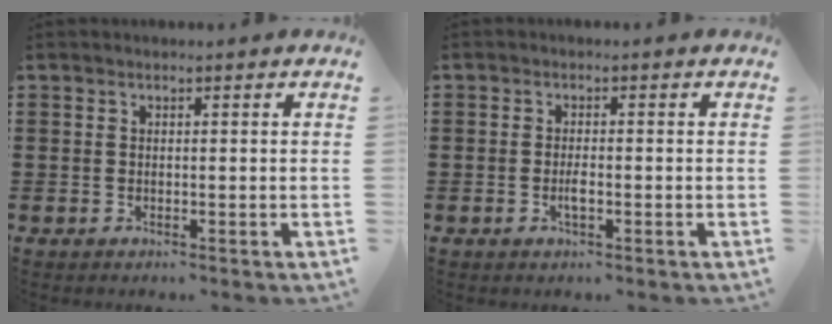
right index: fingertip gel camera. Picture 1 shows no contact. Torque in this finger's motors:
{"motor_torque": [1.03, 1.11, 0.28, 0.06]}